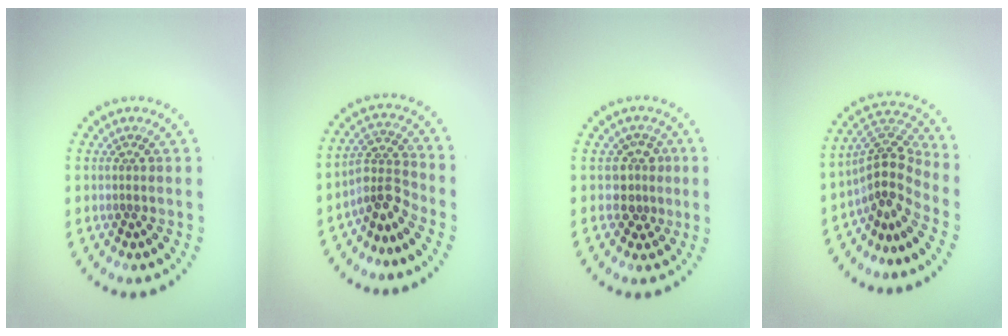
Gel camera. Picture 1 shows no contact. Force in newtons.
{"total": 3.3, "press": 2.3, "slide": 2.3}
{"total": 2.4, "press": 1.8, "slide": 1.6}
{"total": 4.0, "press": 2.8, "slide": 2.9}